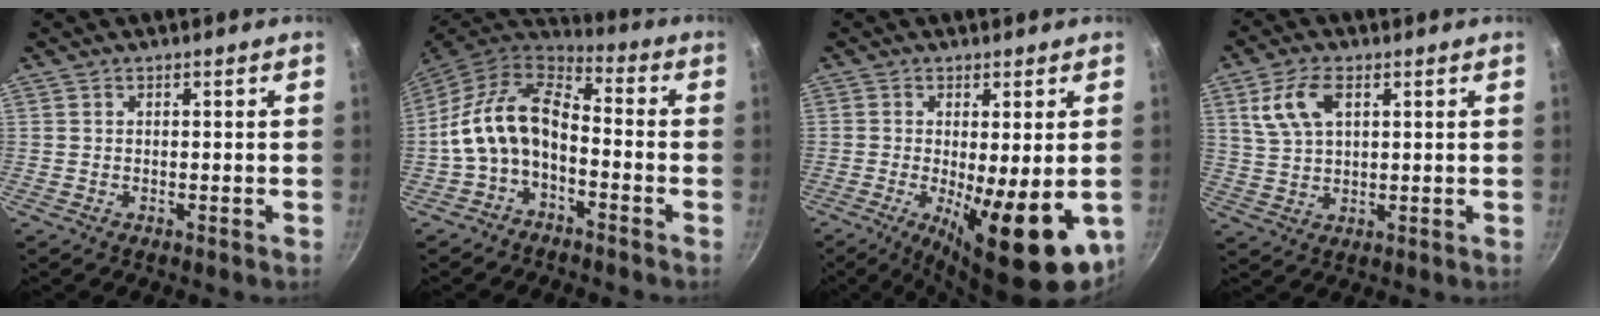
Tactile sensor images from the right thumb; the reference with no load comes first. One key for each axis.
{"total": 13.3, "fx": -3.3, "fy": 8.1, "fz": 10.1, "tx": -0.185, "ty": 0.066, "tz": -0.073}
{"total": 17.2, "fx": -4.8, "fy": 5.6, "fz": 15.5, "tx": -0.192, "ty": -0.026, "tz": -0.049}
{"total": 7.7, "fx": 3.0, "fy": 4.2, "fz": 5.8, "tx": -0.118, "ty": 0.000, "tz": 0.064}